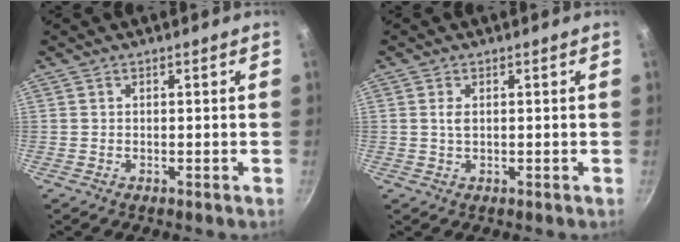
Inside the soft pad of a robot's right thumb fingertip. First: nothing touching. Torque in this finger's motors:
{"motor_torque": [0.40, 0.56, 0.25, -0.06, 0.09]}